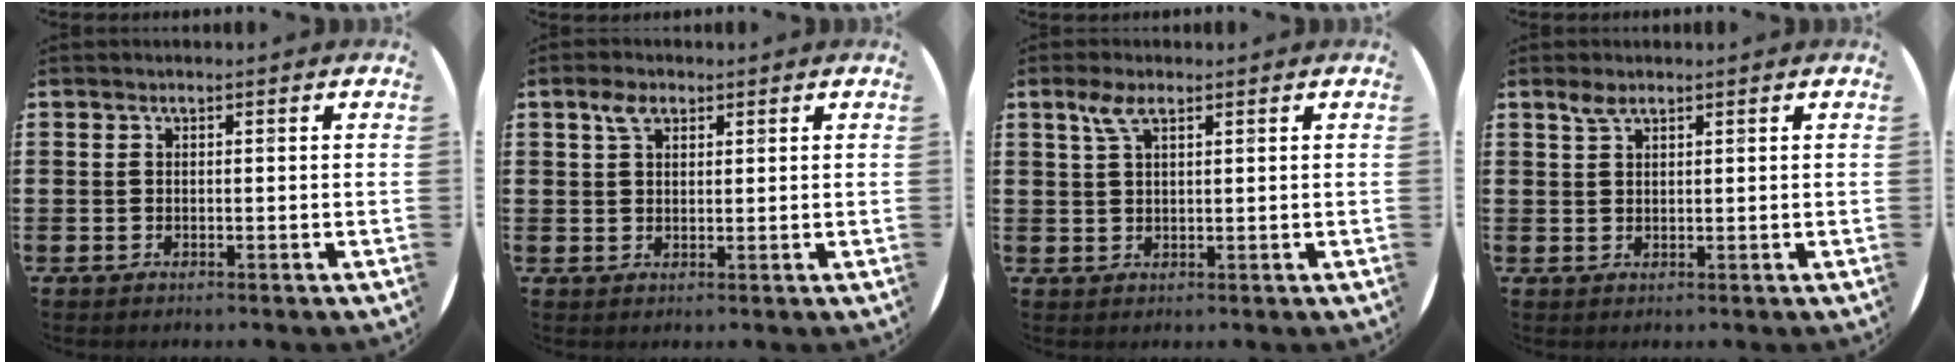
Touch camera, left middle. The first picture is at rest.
{"total": 3.0, "force": [1.9, 1.6, 1.8], "torque": [-0.032, 0.004, 0.033]}
{"total": 3.5, "force": [2.0, 1.1, 2.6], "torque": [-0.058, 0.007, 0.034]}
{"total": 1.7, "force": [1.2, 0.6, 1.0], "torque": [-0.022, 0.004, 0.022]}